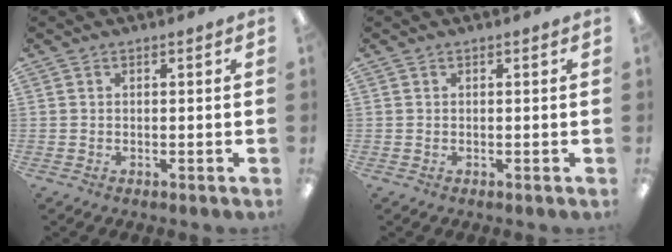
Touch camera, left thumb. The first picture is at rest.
{"total": 0.0}